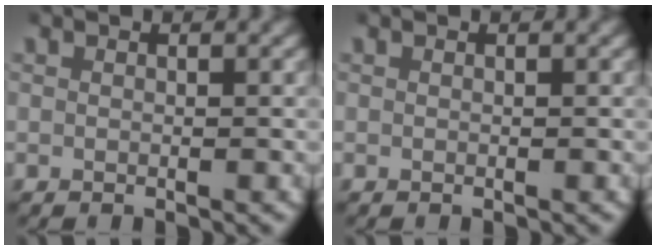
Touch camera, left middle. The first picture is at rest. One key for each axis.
{"total": 0.0}